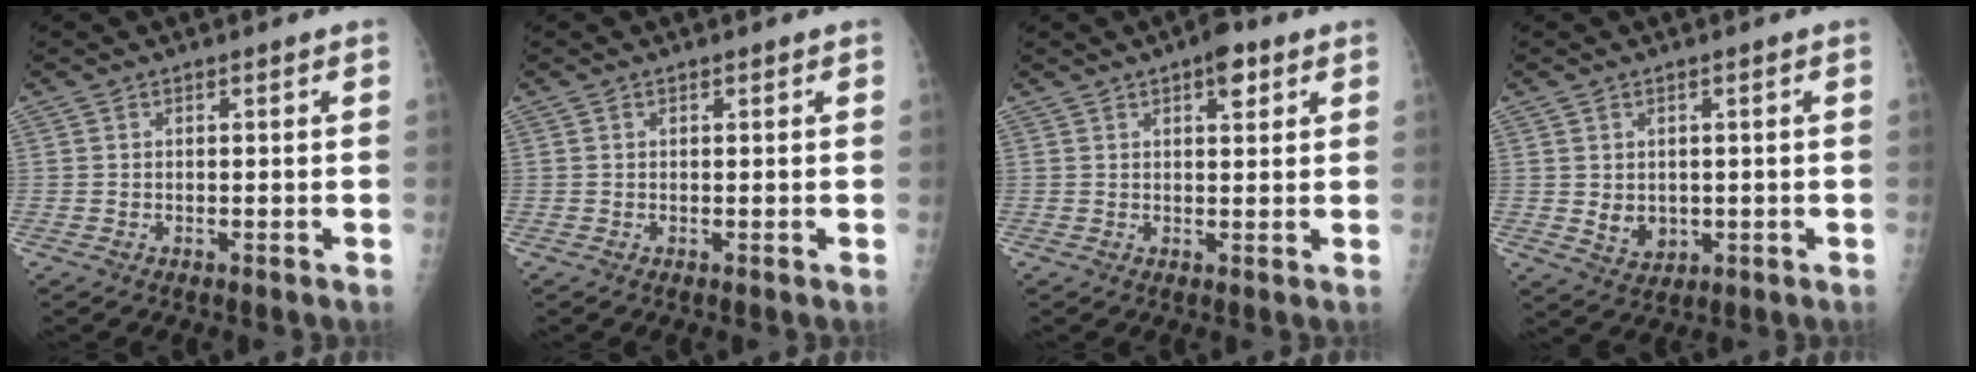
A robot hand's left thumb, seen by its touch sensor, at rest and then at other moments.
{"total": 0.6, "force": [0.3, 0.3, 0.3], "torque": [-0.004, 0.000, 0.004]}
{"total": 4.7, "force": [2.5, 2.0, 3.4], "torque": [-0.034, -0.007, 0.031]}
{"total": 4.7, "force": [0.1, 3.8, 2.8], "torque": [-0.028, -0.008, 0.016]}